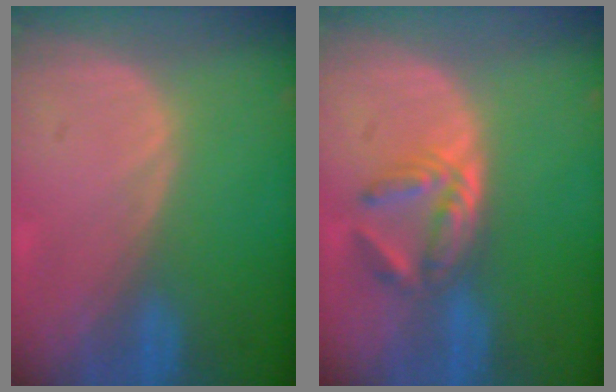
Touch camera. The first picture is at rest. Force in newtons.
{"total": 5.8, "press": 4.9, "slide": 3.1}